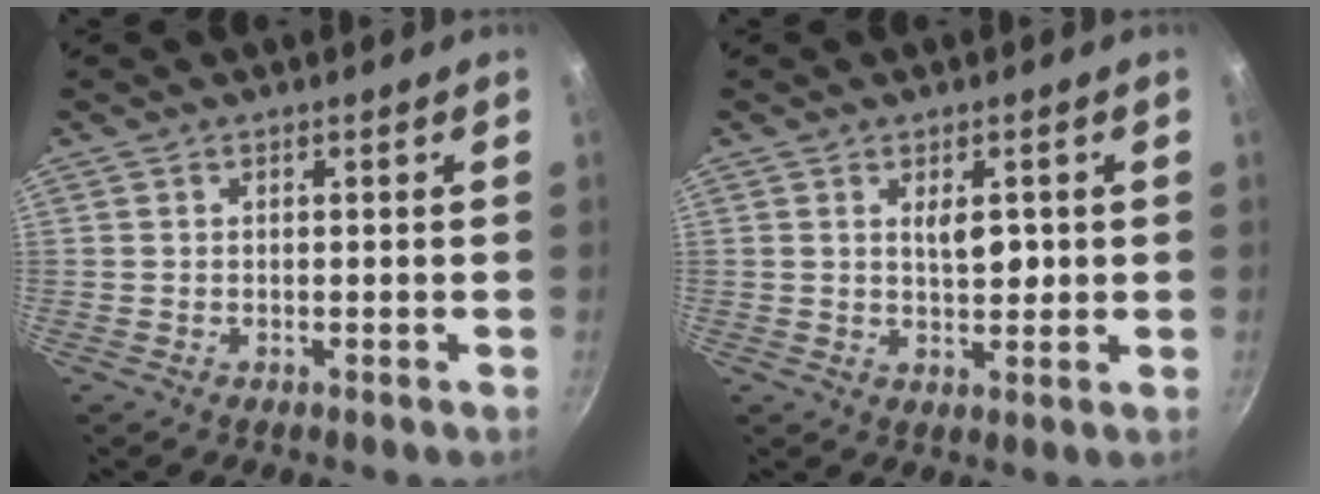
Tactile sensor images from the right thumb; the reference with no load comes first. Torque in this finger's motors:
{"motor_torque": [1.98, 1.85, 0.22, -0.04, 0.01]}